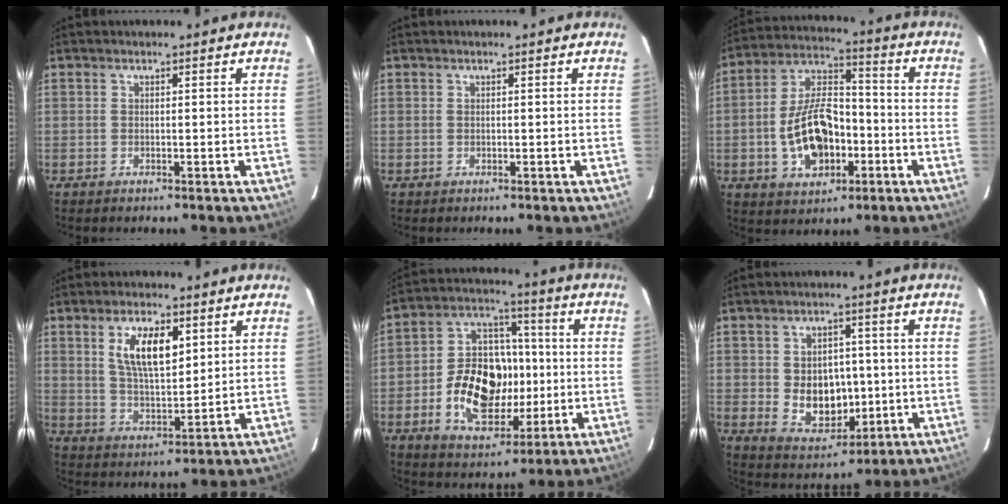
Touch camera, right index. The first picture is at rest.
{"total": 0.0}
{"total": 14.5, "force": [-4.2, 8.5, 11.0], "torque": [-0.218, 0.021, -0.061]}
{"total": 9.8, "force": [3.9, 4.1, 8.0], "torque": [-0.149, 0.005, 0.076]}
{"total": 17.3, "force": [-2.8, 11.6, 12.6], "torque": [-0.245, 0.028, -0.035]}
{"total": 11.9, "force": [-1.7, 8.5, 8.0], "torque": [-0.161, 0.003, -0.006]}